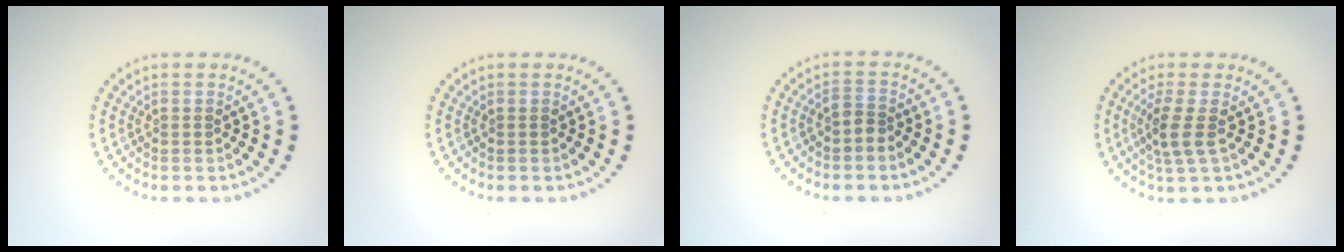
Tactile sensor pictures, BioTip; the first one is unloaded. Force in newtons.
{"total": 0.0}
{"total": 1.5, "press": 1.2, "slide": 0.9}
{"total": 2.7, "press": 2.1, "slide": 1.7}